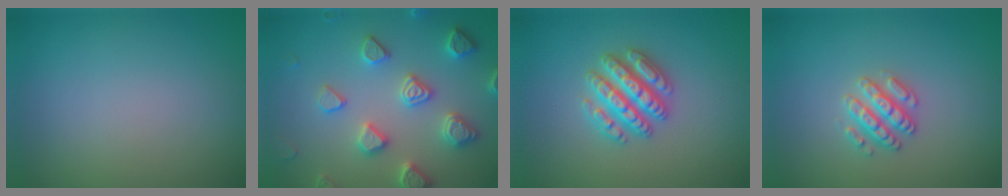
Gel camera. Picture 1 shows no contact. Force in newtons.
{"total": 4.5, "press": 4.5, "slide": 0.6}
{"total": 4.8, "press": 4.7, "slide": 0.8}
{"total": 2.6, "press": 2.6, "slide": 0.3}